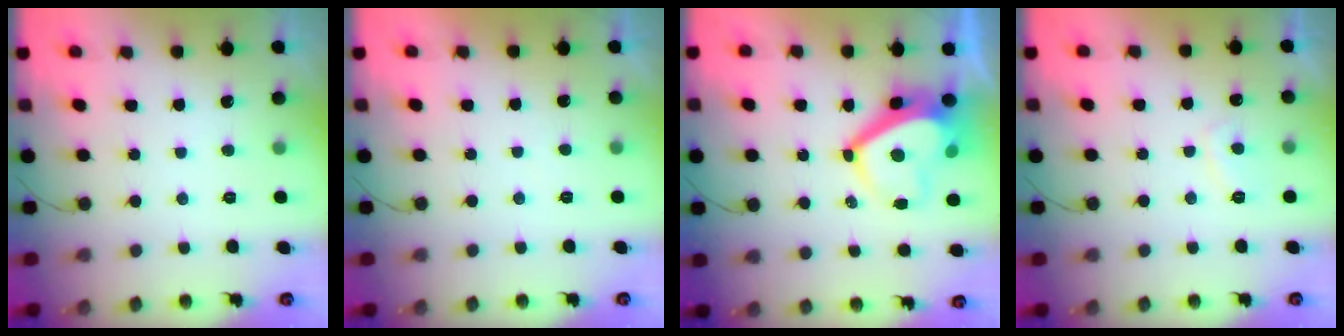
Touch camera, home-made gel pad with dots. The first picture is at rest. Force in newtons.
{"total": 0.7, "press": 0.5, "slide": 0.5}
{"total": 9.3, "press": 9.3, "slide": 1.0}
{"total": 4.2, "press": 4.1, "slide": 0.9}